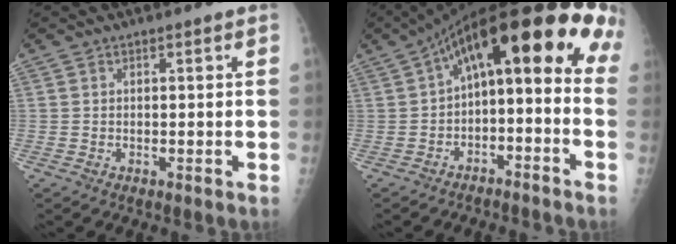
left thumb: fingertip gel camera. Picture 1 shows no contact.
{"total": 18.8, "force": [0.0, 8.6, 16.7], "torque": [-0.223, 0.085, -0.001]}